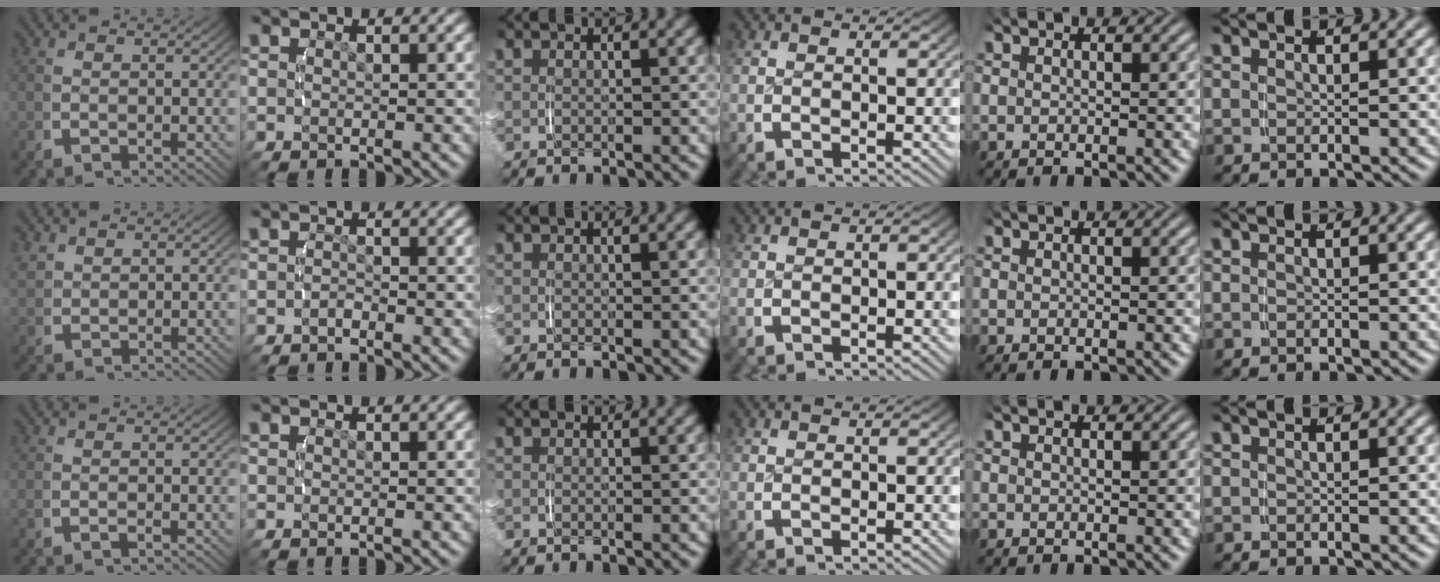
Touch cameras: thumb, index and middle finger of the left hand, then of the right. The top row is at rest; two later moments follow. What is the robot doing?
{"motion": "lift_and_place", "object": "small bumper sticker"}